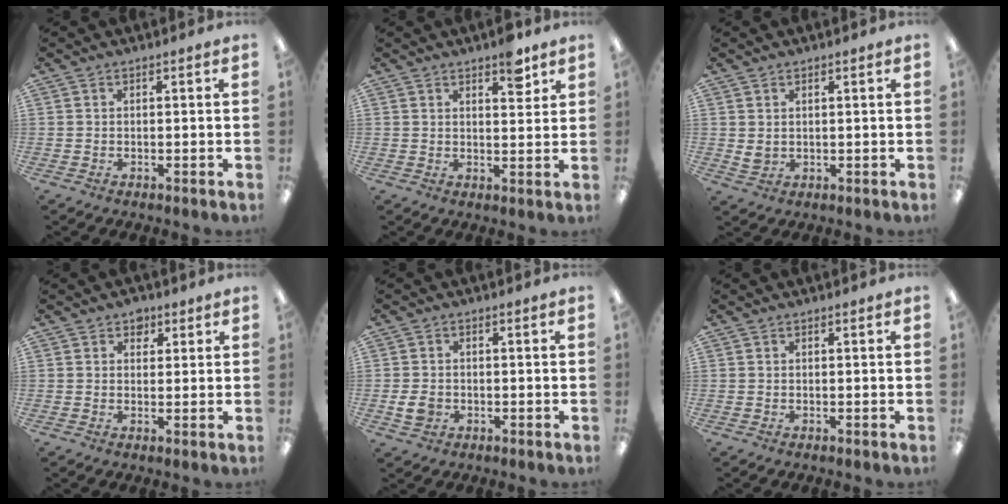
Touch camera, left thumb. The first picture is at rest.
{"total": 5.8, "force": [4.0, 2.4, 3.4], "torque": [-0.031, -0.021, 0.063]}
{"total": 2.1, "force": [1.1, 1.6, 0.8], "torque": [-0.004, -0.006, 0.018]}
{"total": 2.9, "force": [1.7, 2.2, 0.8], "torque": [0.003, -0.002, 0.026]}
{"total": 3.8, "force": [-0.9, 3.1, 2.1], "torque": [-0.041, 0.005, -0.015]}
{"total": 0.0}